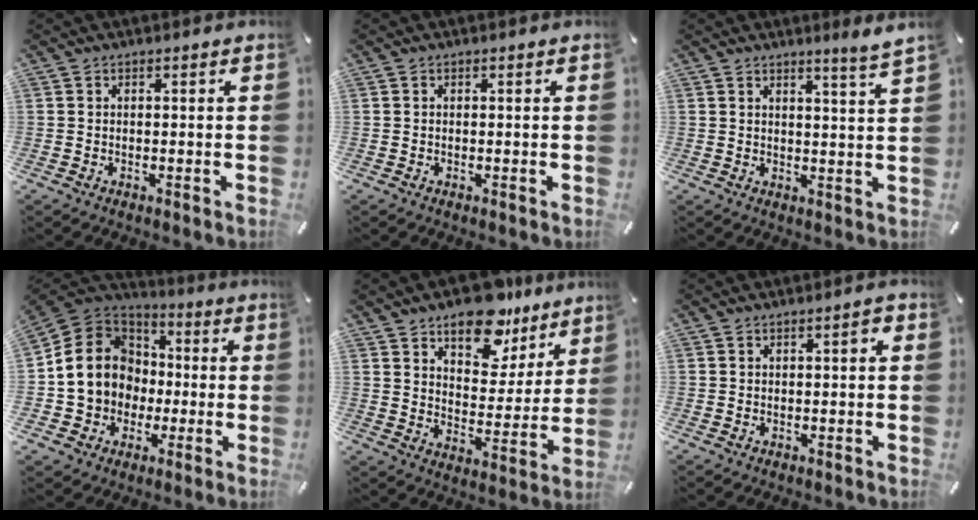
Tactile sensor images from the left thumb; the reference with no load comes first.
{"total": 0.0}
{"total": 2.6, "force": [1.9, -0.5, 1.6], "torque": [-0.032, -0.012, 0.034]}
{"total": 15.1, "force": [-1.1, 13.9, 5.8], "torque": [-0.132, 0.020, -0.013]}
{"total": 13.7, "force": [10.5, 7.2, 5.0], "torque": [-0.056, -0.083, 0.187]}
{"total": 1.8, "force": [0.4, 0.5, 1.7], "torque": [-0.030, 0.005, 0.004]}